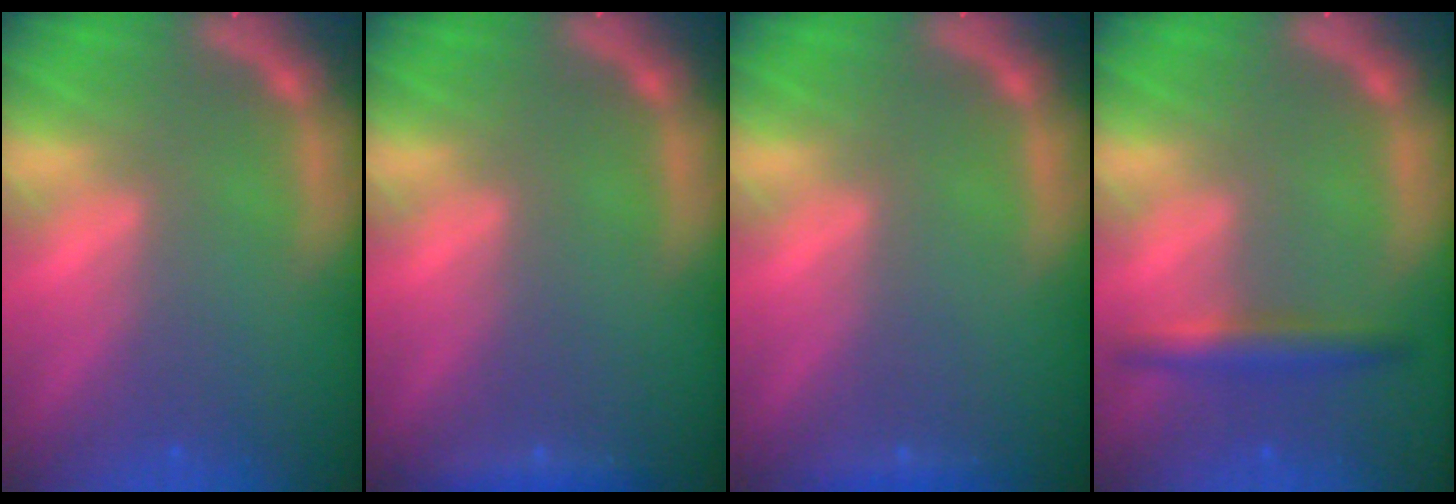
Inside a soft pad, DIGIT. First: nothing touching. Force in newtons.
{"total": 1.4}
{"total": 0.9}
{"total": 3.0}